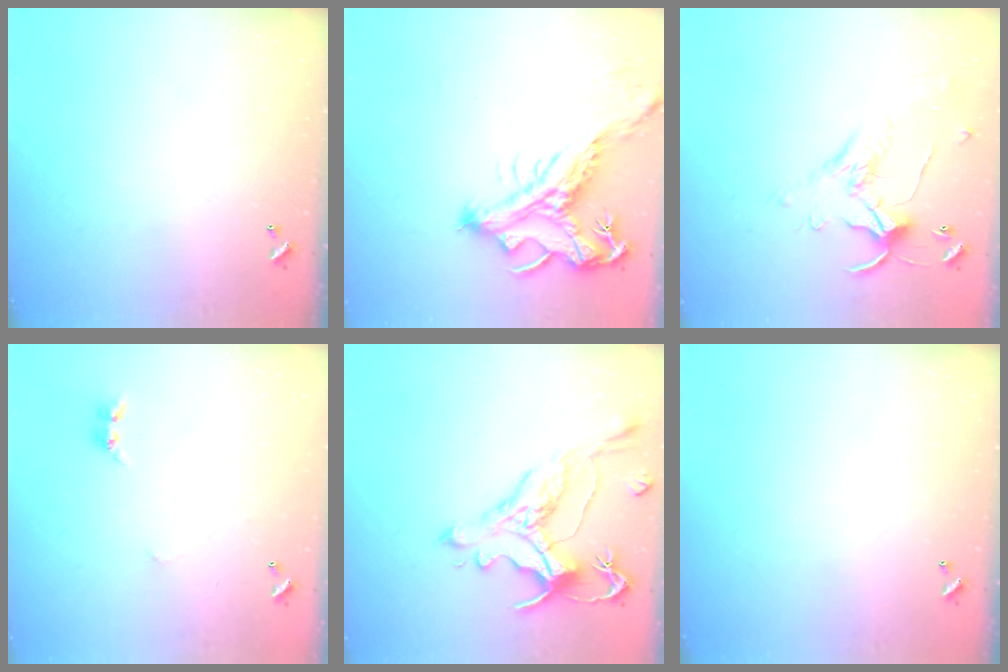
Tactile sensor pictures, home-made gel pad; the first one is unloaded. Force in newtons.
{"total": 4.9, "press": 4.7, "slide": 1.6}
{"total": 1.2, "press": 0.6, "slide": 1.1}
{"total": 2.6, "press": 2.6, "slide": 0.3}
{"total": 1.7, "press": 1.2, "slide": 1.1}
{"total": 0.0}